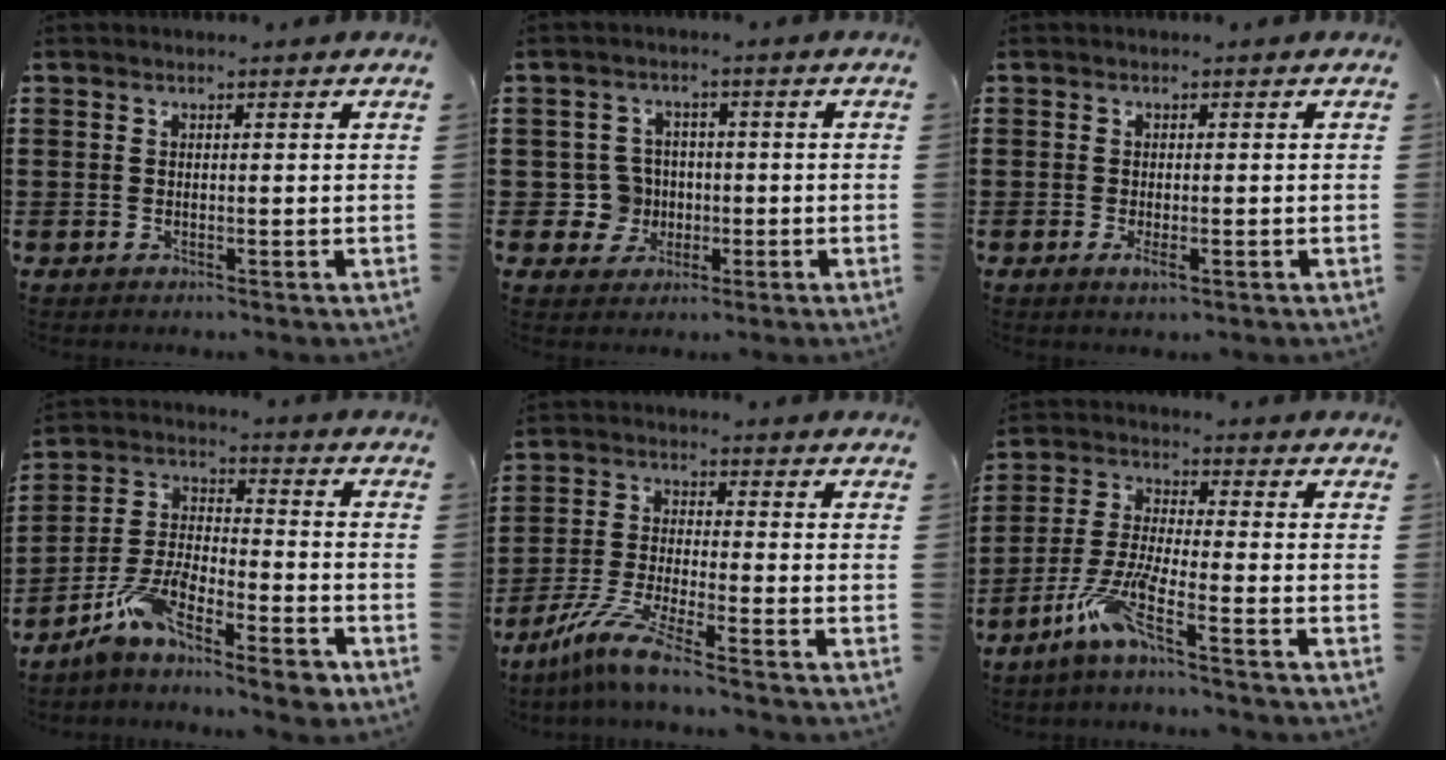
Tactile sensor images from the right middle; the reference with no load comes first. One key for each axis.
{"total": 5.3, "fx": -0.7, "fy": 5.1, "fz": 1.4, "tx": -0.051, "ty": 0.013, "tz": -0.016}
{"total": 1.6, "fx": -0.4, "fy": 0.6, "fz": 1.4, "tx": -0.026, "ty": -0.003, "tz": -0.007}
{"total": 9.0, "fx": -7.0, "fy": 2.3, "fz": 5.2, "tx": -0.112, "ty": 0.006, "tz": -0.137}
{"total": 7.0, "fx": -5.6, "fy": 0.1, "fz": 4.1, "tx": -0.100, "ty": -0.018, "tz": -0.114}
{"total": 7.5, "fx": -4.9, "fy": 0.8, "fz": 5.6, "tx": -0.132, "ty": -0.012, "tz": -0.100}